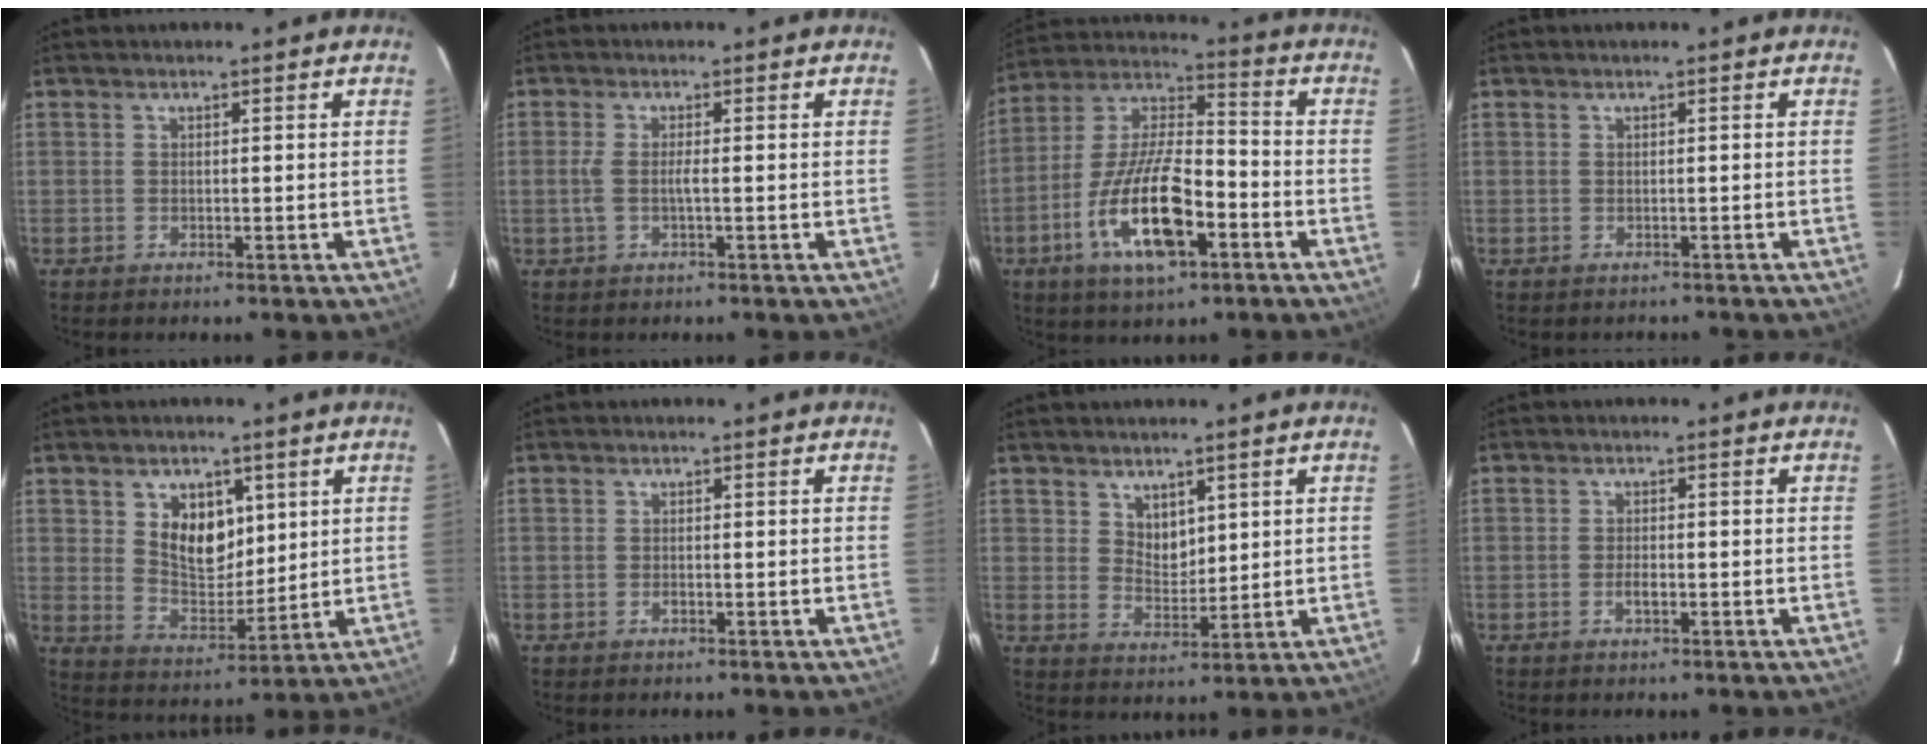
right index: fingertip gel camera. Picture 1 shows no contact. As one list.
[{"total": 2.7, "force": [-0.5, 0.2, 2.6], "torque": [-0.053, 0.000, -0.011]}, {"total": 17.4, "force": [-7.2, 6.2, 14.6], "torque": [-0.303, -0.011, -0.136]}, {"total": 1.2, "force": [-1.1, 0.5, 0.1], "torque": [0.000, 0.006, -0.010]}, {"total": 7.0, "force": [4.3, 4.4, 3.2], "torque": [-0.045, 0.000, 0.088]}, {"total": 0.5, "force": [-0.3, 0.4, 0.3], "torque": [-0.004, 0.000, -0.006]}, {"total": 1.1, "force": [0.6, 0.8, 0.4], "torque": [-0.005, 0.003, 0.012]}, {"total": 1.7, "force": [-0.7, 0.6, 1.4], "torque": [-0.027, 0.001, -0.013]}]